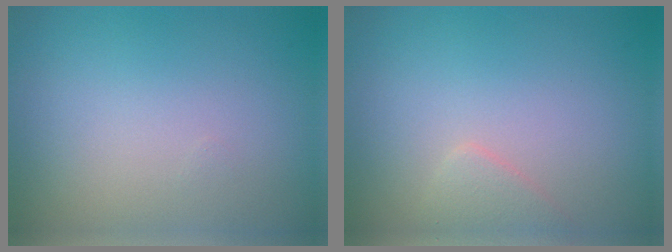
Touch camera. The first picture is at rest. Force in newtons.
{"total": 1.3, "press": 1.3, "slide": 0.1}